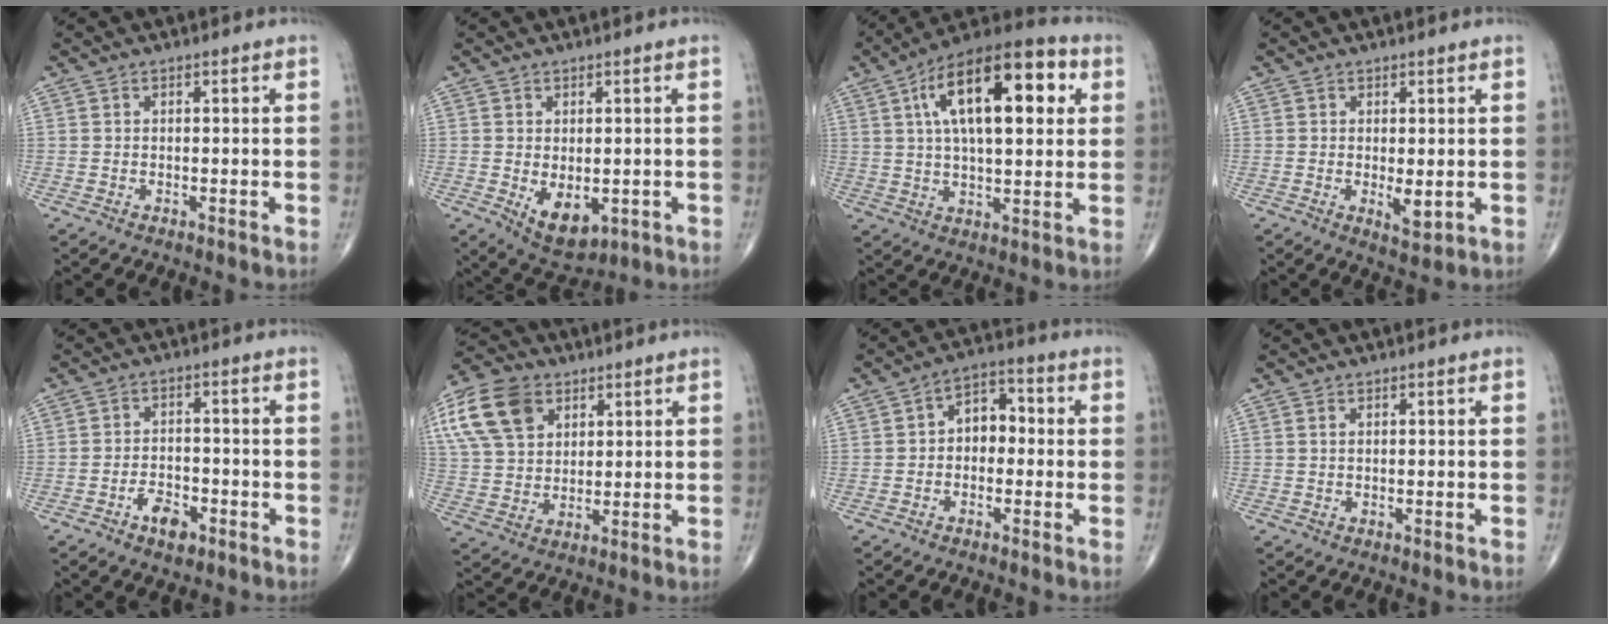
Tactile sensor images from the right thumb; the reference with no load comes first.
{"total": 7.4, "force": [-1.5, 4.4, 5.8], "torque": [-0.075, -0.011, -0.007]}
{"total": 21.2, "force": [6.2, 9.0, 18.2], "torque": [-0.277, 0.013, 0.089]}
{"total": 3.2, "force": [-0.2, 1.3, 2.9], "torque": [-0.042, -0.010, 0.002]}
{"total": 5.3, "force": [-2.9, 2.8, 3.4], "torque": [-0.044, 0.018, -0.047]}
{"total": 15.9, "force": [6.8, 11.0, 9.3], "torque": [-0.183, -0.001, 0.128]}
{"total": 6.4, "force": [-0.2, 4.5, 4.6], "torque": [-0.046, 0.026, -0.018]}
{"total": 0.5, "force": [0.2, 0.2, 0.4], "torque": [-0.012, 0.005, 0.005]}